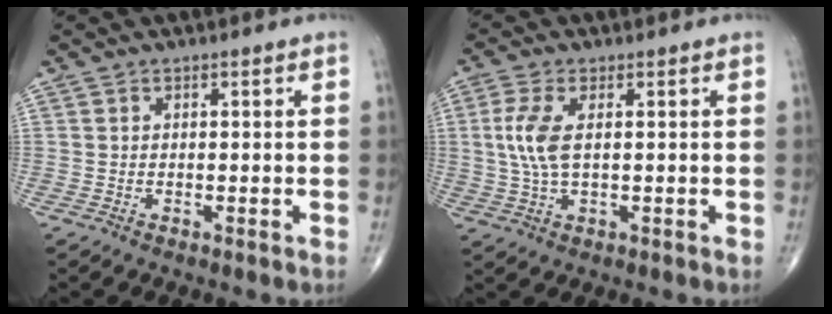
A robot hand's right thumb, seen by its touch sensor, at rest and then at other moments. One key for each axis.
{"total": 6.5, "fx": 1.0, "fy": 2.8, "fz": 5.8, "tx": -0.146, "ty": 0.004, "tz": 0.022}